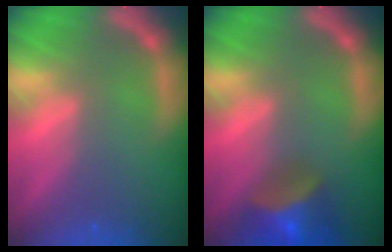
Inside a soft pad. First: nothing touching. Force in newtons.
{"total": 6.5}